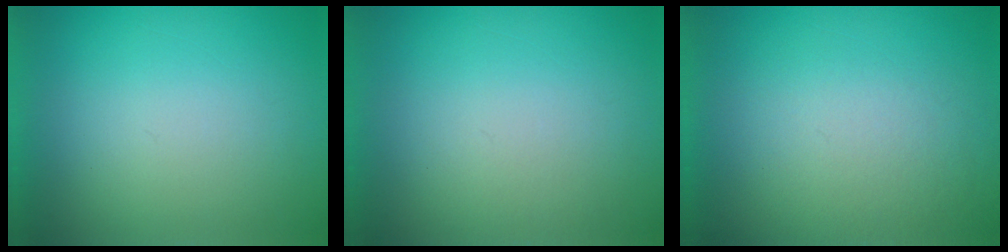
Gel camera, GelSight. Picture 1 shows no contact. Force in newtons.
{"total": 1.1}
{"total": 4.4}